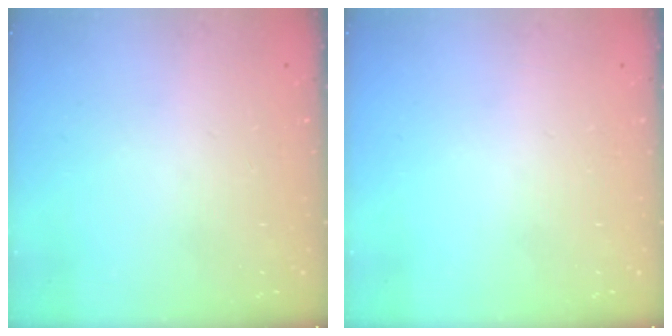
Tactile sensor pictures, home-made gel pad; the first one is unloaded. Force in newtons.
{"total": 0.0}